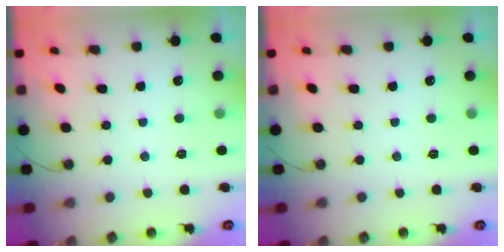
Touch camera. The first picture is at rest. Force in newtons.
{"total": 0.0}